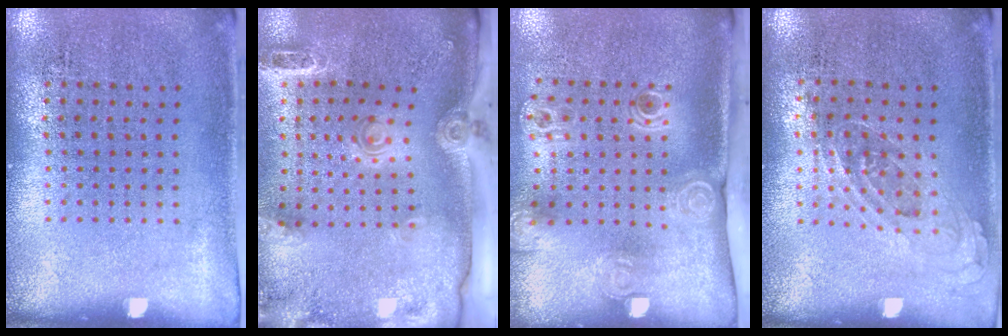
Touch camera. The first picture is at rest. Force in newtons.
{"total": 3.0, "press": 2.1, "slide": 2.2}
{"total": 2.2, "press": 1.5, "slide": 1.6}
{"total": 0.6, "press": 0.6, "slide": 0.3}